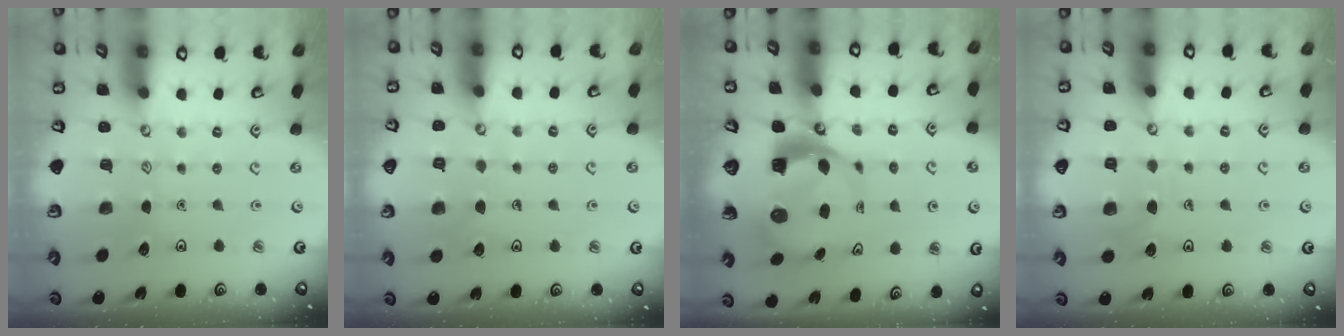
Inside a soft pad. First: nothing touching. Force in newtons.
{"total": 5.2, "press": 5.1, "slide": 0.3}
{"total": 8.6, "press": 8.5, "slide": 1.1}
{"total": 5.4, "press": 5.3, "slide": 0.5}